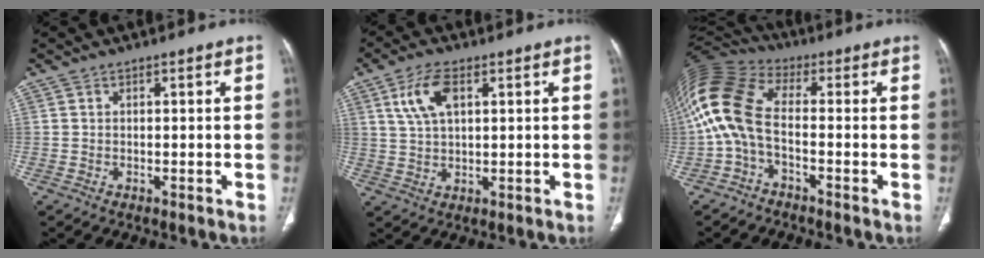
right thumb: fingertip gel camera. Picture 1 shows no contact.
{"total": 7.4, "force": [2.9, 3.6, 5.7], "torque": [-0.117, 0.000, 0.060]}
{"total": 13.3, "force": [-1.9, 7.2, 11.0], "torque": [-0.238, 0.047, -0.051]}